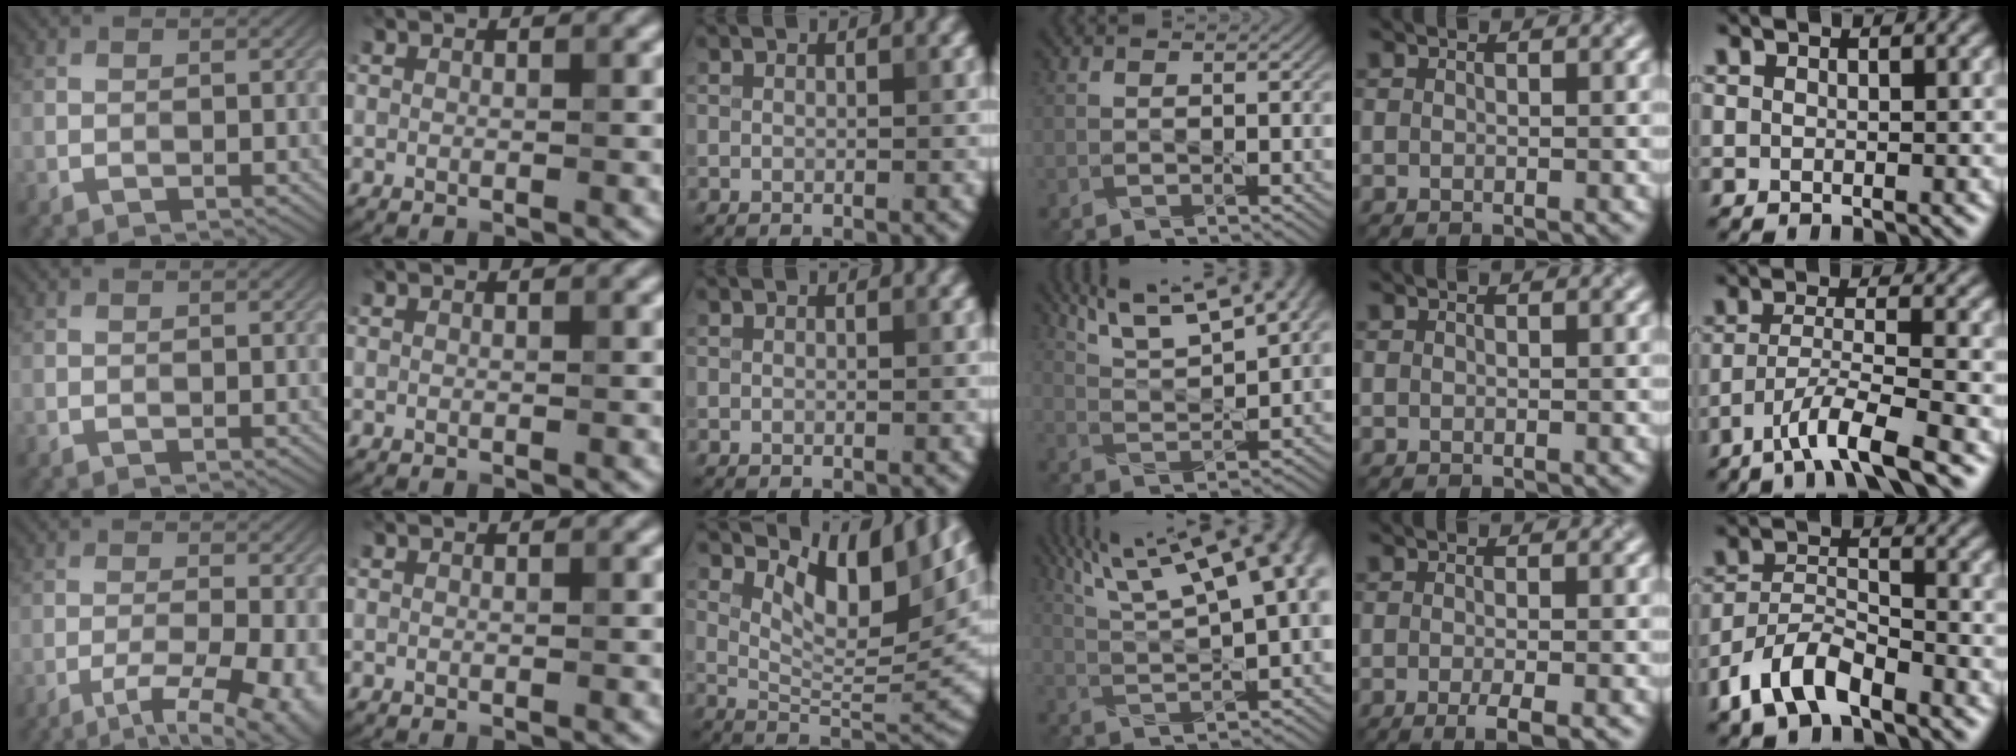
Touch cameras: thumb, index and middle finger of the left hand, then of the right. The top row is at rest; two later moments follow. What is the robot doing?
{"motion": "pour", "object": "sugar"}